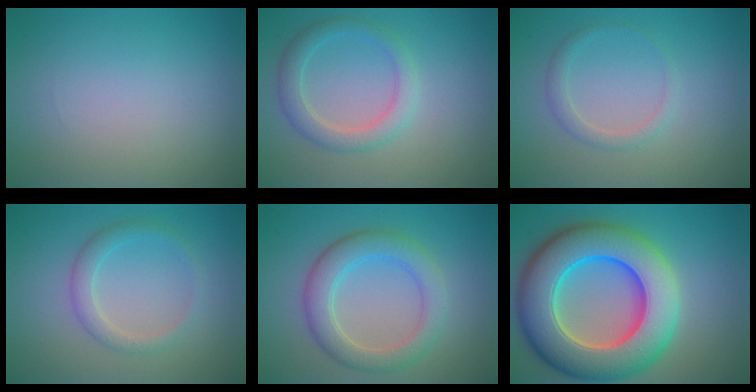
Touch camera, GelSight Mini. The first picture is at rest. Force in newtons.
{"total": 2.8, "press": 2.8, "slide": 0.1}
{"total": 1.5, "press": 1.5, "slide": 0.1}
{"total": 2.1, "press": 2.1, "slide": 0.1}
{"total": 4.5, "press": 4.5, "slide": 0.3}
{"total": 13.2, "press": 13.0, "slide": 2.1}